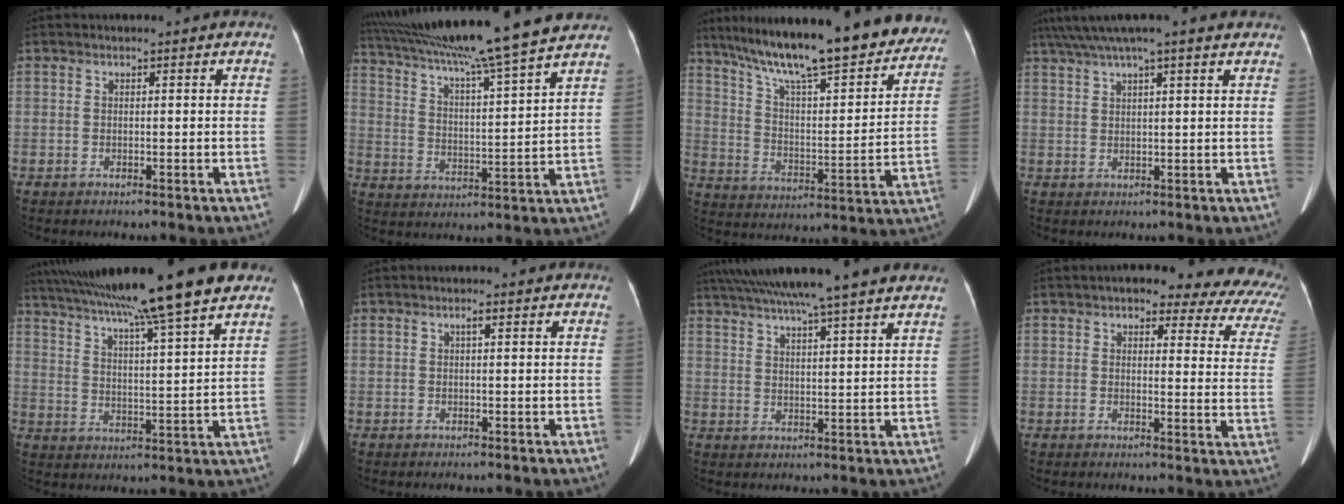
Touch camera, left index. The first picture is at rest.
{"total": 21.5, "force": [18.5, -1.5, 10.9], "torque": [-0.191, 0.002, 0.285]}
{"total": 29.5, "force": [24.6, 5.2, 15.4], "torque": [-0.246, -0.024, 0.340]}
{"total": 11.4, "force": [9.2, 0.6, 6.7], "torque": [-0.124, 0.051, 0.130]}
{"total": 20.5, "force": [16.4, -0.8, 12.2], "torque": [-0.211, 0.014, 0.249]}
{"total": 1.0, "force": [0.4, 0.1, 0.9], "torque": [-0.017, 0.003, 0.005]}
{"total": 18.1, "force": [15.2, -0.3, 9.8], "torque": [-0.174, 0.027, 0.213]}
{"total": 16.3, "force": [12.6, 5.8, 8.4], "torque": [-0.075, 0.000, 0.118]}